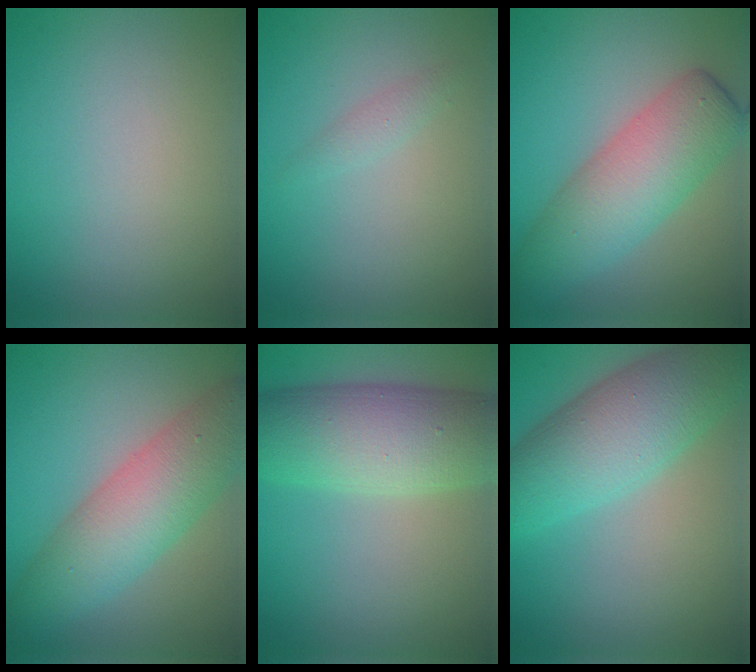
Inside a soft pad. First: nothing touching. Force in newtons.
{"total": 0.9, "press": 0.9, "slide": 0.1}
{"total": 7.5, "press": 7.5, "slide": 0.2}
{"total": 7.5, "press": 7.5, "slide": 0.2}
{"total": 8.7, "press": 8.7, "slide": 0.3}
{"total": 7.5, "press": 7.5, "slide": 0.2}